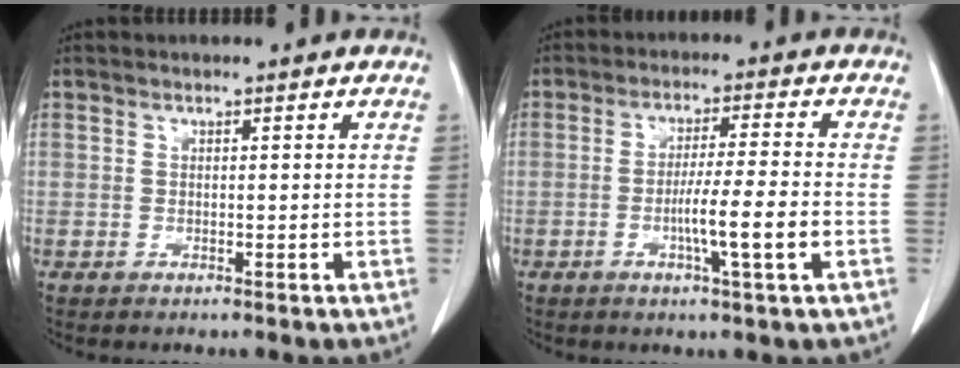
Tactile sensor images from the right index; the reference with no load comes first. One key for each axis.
{"total": 7.4, "fx": -2.1, "fy": -0.6, "fz": 7.1, "tx": -0.117, "ty": -0.008, "tz": -0.038}